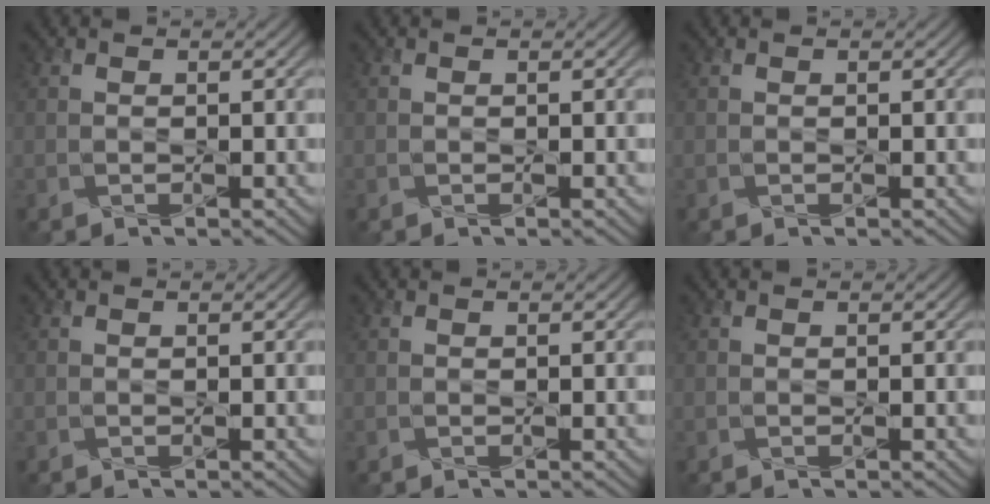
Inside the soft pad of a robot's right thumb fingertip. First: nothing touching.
{"total": 0.0}
{"total": 0.0}
{"total": 0.0}
{"total": 0.0}
{"total": 0.0}